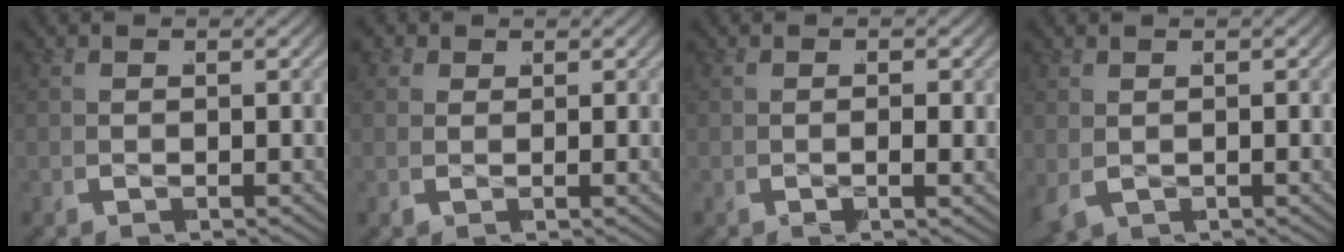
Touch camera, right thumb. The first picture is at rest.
{"total": 1.6, "force": [1.0, 1.1, 0.4], "torque": [-0.008, -0.005, 0.017]}
{"total": 0.7, "force": [-0.3, 0.1, 0.6], "torque": [-0.011, -0.003, -0.006]}
{"total": 0.8, "force": [0.2, 0.7, -0.1], "torque": [-0.005, -0.001, 0.011]}